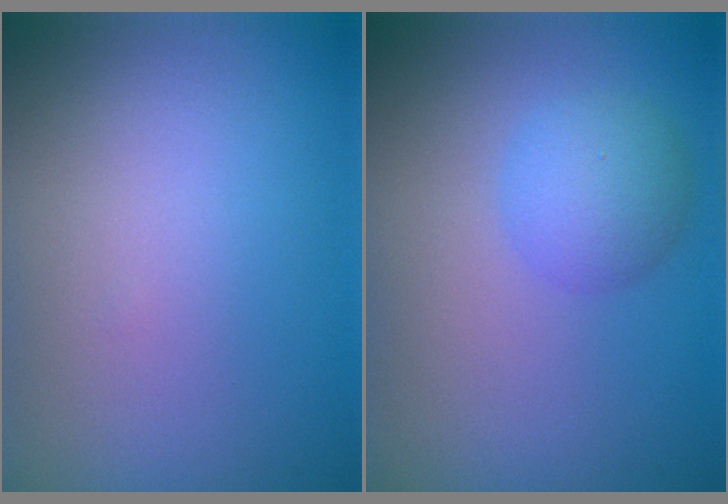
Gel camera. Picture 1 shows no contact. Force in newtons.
{"total": 3.0, "press": 2.9, "slide": 0.2}